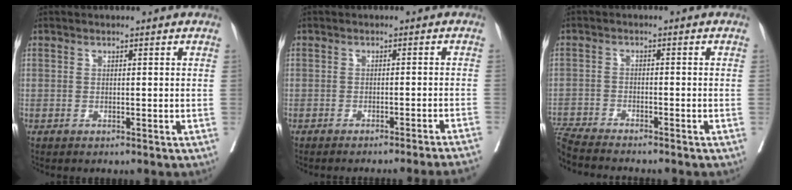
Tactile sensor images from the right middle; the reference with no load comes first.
{"total": 10.4, "force": [-9.7, -2.2, 2.9], "torque": [-0.012, -0.022, -0.112]}
{"total": 7.8, "force": [-7.4, -1.0, 2.3], "torque": [-0.046, -0.011, -0.133]}